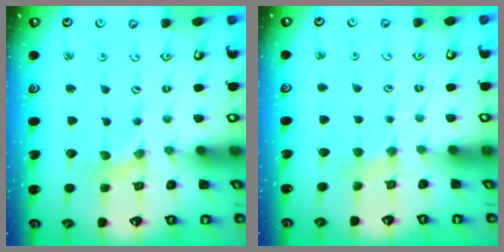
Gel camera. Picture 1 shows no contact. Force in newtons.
{"total": 2.7, "press": 2.6, "slide": 0.4}